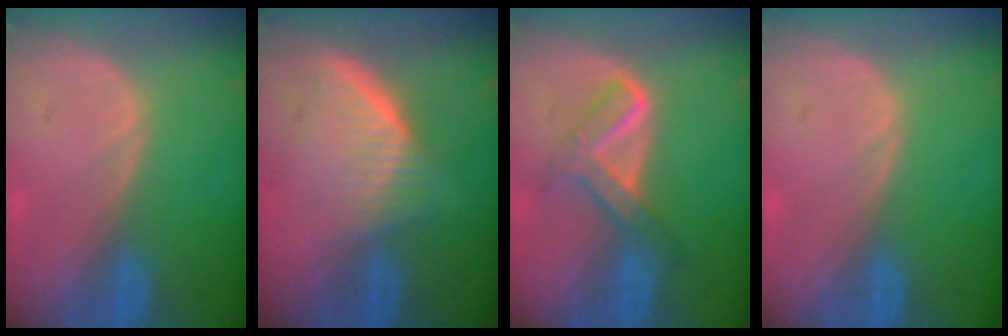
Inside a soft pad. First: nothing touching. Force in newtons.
{"total": 6.7, "press": 6.0, "slide": 2.9}
{"total": 5.4, "press": 5.4, "slide": 0.1}
{"total": 0.0}